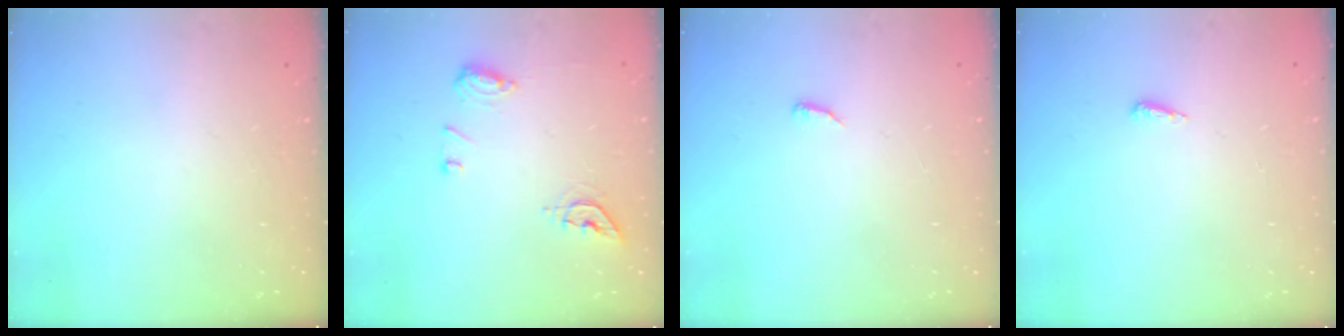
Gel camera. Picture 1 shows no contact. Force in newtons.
{"total": 9.0, "press": 8.9, "slide": 0.9}
{"total": 4.3, "press": 4.2, "slide": 0.6}
{"total": 4.1, "press": 4.0, "slide": 0.8}